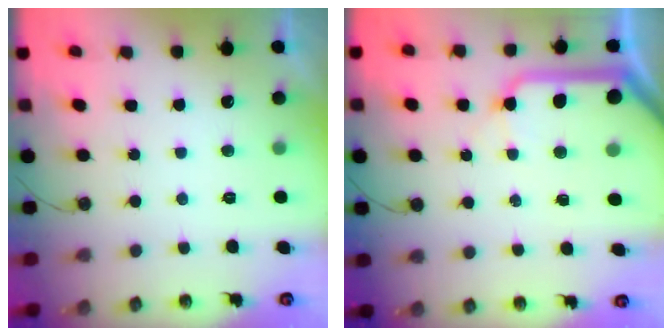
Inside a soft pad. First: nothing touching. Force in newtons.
{"total": 13.9, "press": 13.8, "slide": 1.9}